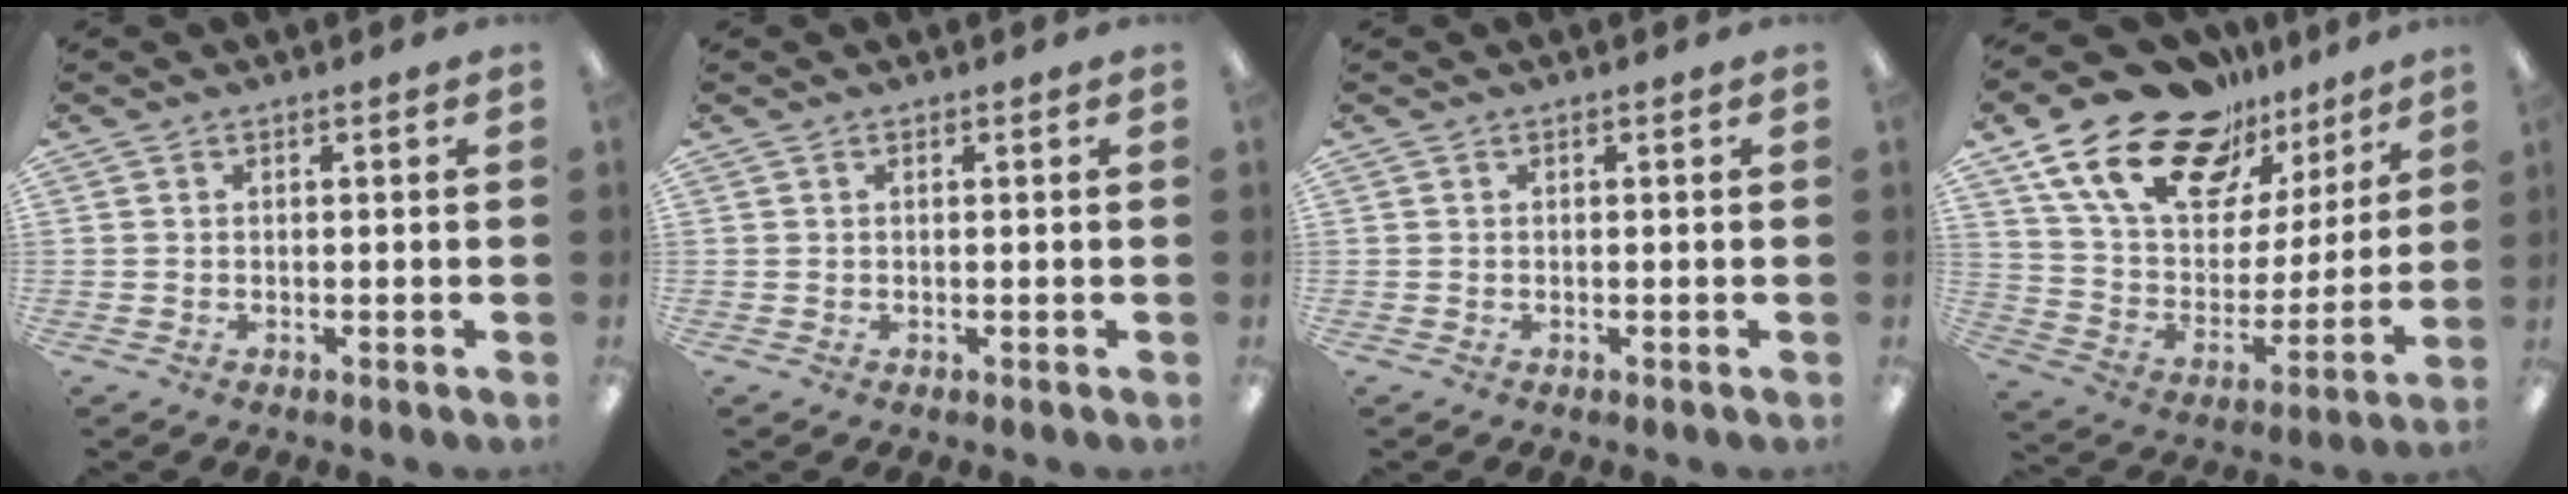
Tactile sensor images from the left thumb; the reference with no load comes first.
{"total": 0.0}
{"total": 0.0}
{"total": 21.7, "force": [15.0, 11.6, 10.5], "torque": [-0.192, -0.089, 0.272]}